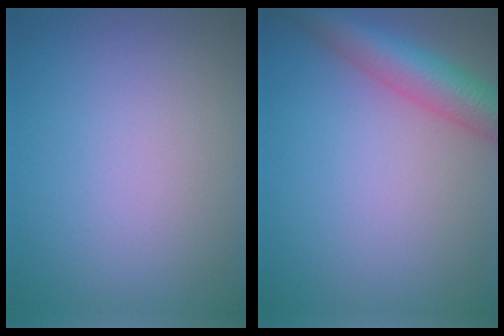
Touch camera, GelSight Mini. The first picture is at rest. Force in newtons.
{"total": 5.8, "press": 5.8, "slide": 0.2}